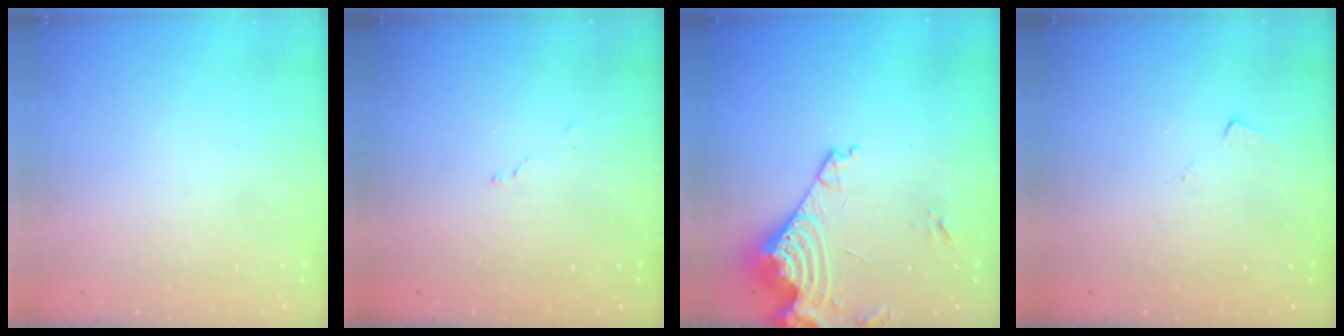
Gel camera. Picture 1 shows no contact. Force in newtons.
{"total": 7.6, "press": 7.6, "slide": 0.9}
{"total": 16.4, "press": 16.3, "slide": 1.9}
{"total": 5.5, "press": 5.5, "slide": 0.6}